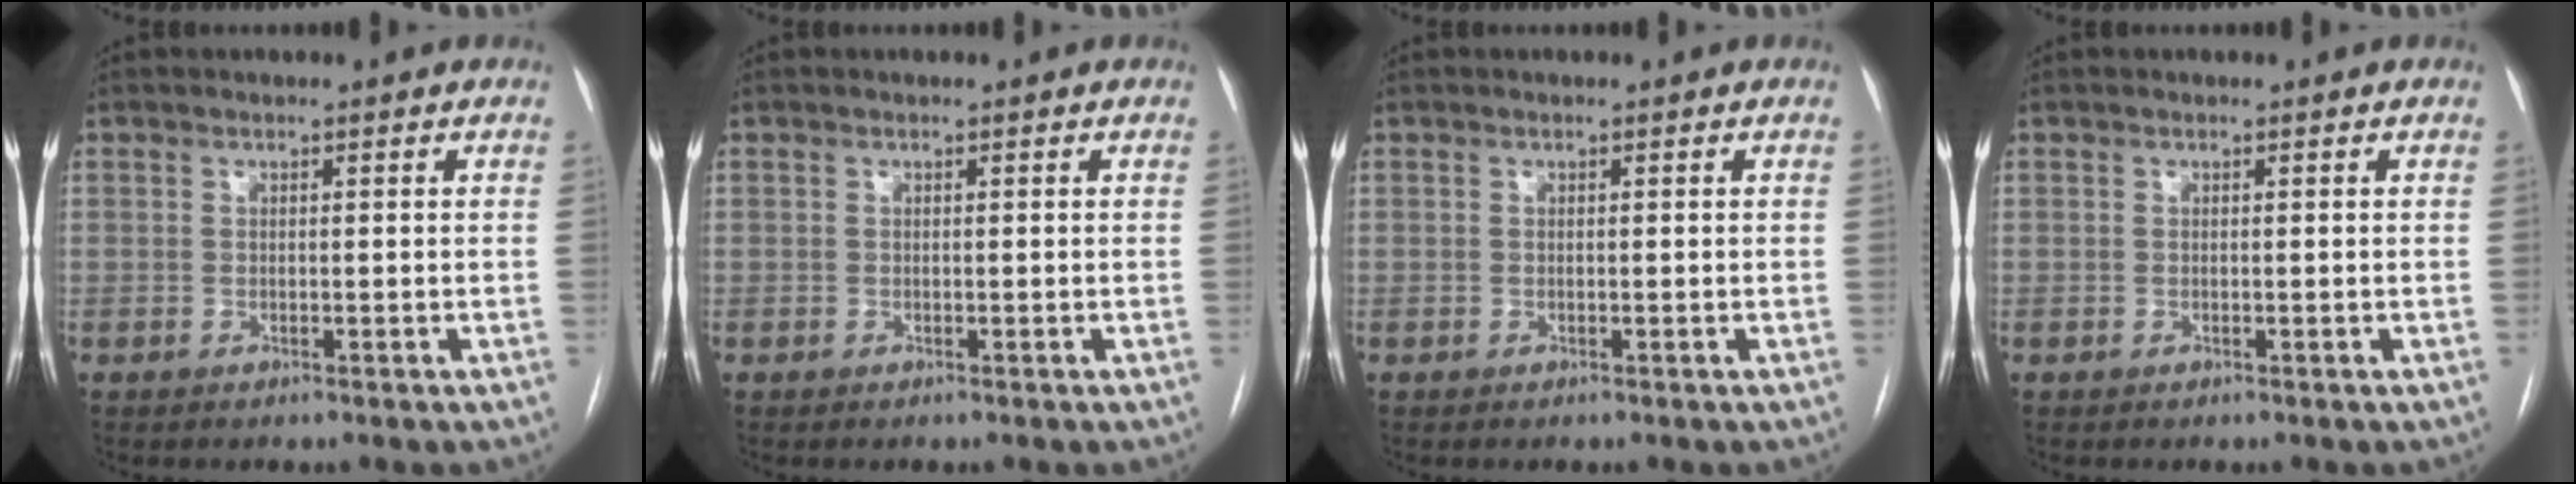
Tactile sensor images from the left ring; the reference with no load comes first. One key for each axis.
{"total": 0.0}
{"total": 0.0}
{"total": 0.0}